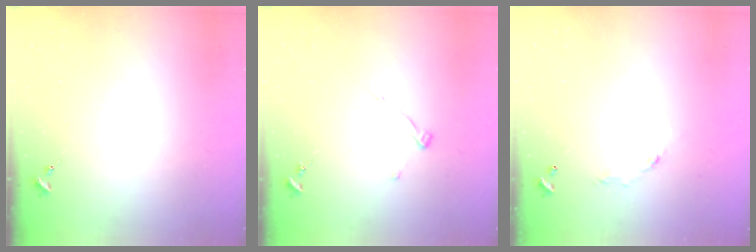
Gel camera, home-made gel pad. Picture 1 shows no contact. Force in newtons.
{"total": 3.9, "press": 3.9, "slide": 0.5}
{"total": 5.7, "press": 5.7, "slide": 0.4}